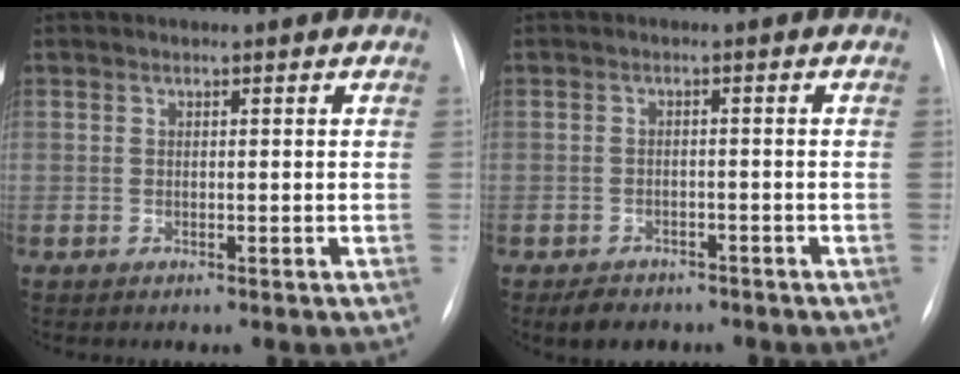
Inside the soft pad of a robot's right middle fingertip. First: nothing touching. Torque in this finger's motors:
{"motor_torque": [0.06, -0.06, 0.02, 0.02]}